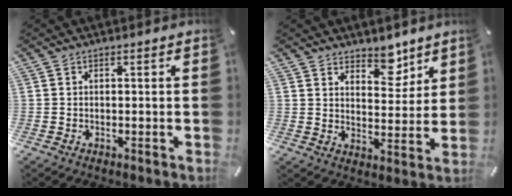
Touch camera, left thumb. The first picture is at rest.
{"total": 7.5, "force": [6.1, 4.1, 1.4], "torque": [0.001, -0.050, 0.105]}